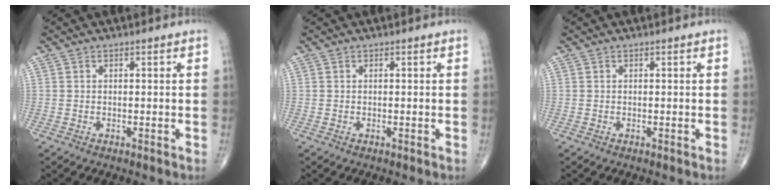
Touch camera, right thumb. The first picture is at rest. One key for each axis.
{"total": 0.0}
{"total": 0.0}